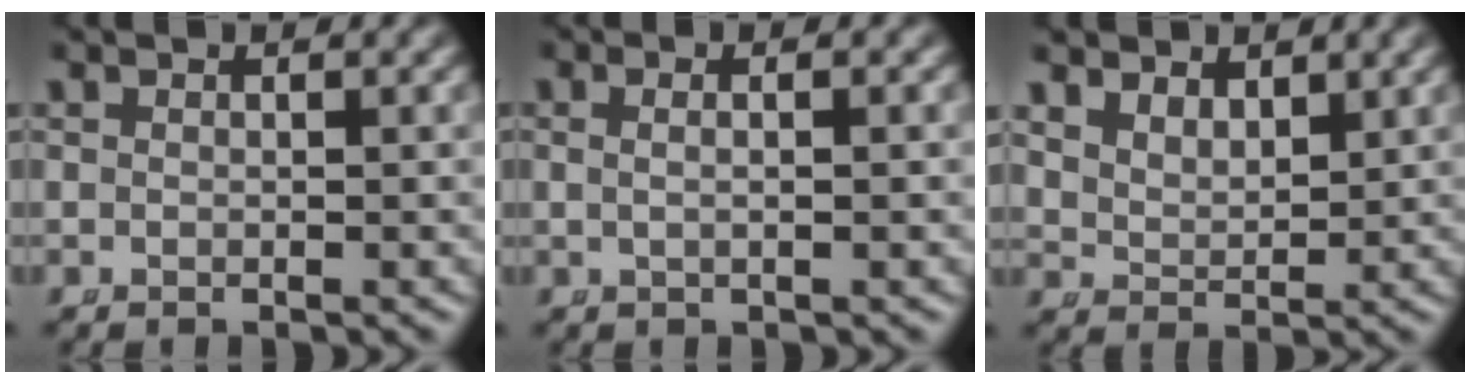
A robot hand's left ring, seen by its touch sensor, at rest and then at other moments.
{"total": 1.3, "force": [-0.1, 0.0, 1.3], "torque": [-0.027, -0.004, 0.003]}
{"total": 3.8, "force": [2.5, 2.4, 1.6], "torque": [-0.046, -0.015, 0.055]}